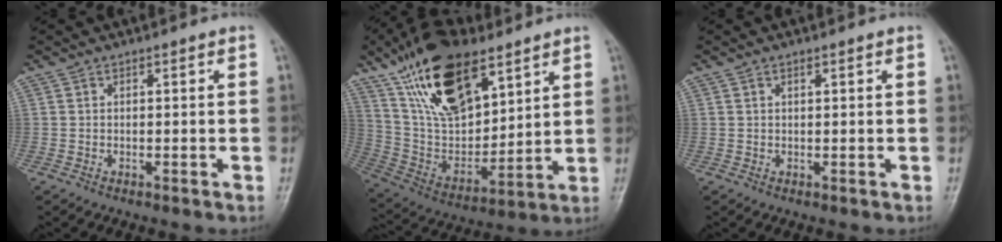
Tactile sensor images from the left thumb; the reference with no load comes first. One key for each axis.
{"total": 22.0, "fx": 12.7, "fy": 10.3, "fz": 14.7, "tx": -0.236, "ty": -0.049, "tz": 0.244}
{"total": 0.7, "fx": 0.4, "fy": 0.3, "fz": 0.5, "tx": -0.009, "ty": -0.001, "tz": 0.006}